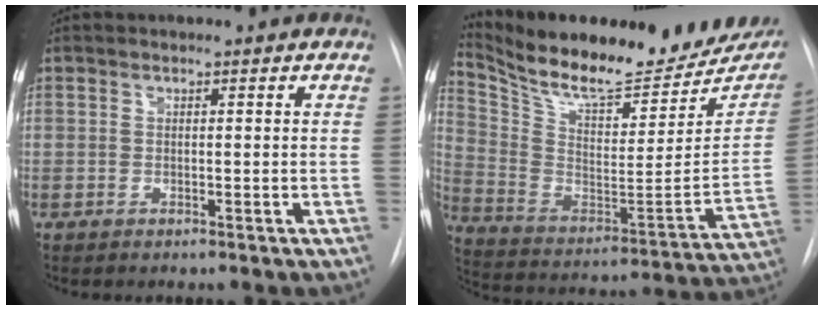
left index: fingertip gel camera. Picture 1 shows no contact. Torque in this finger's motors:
{"motor_torque": [0.06, -0.35, 0.10, 0.05]}